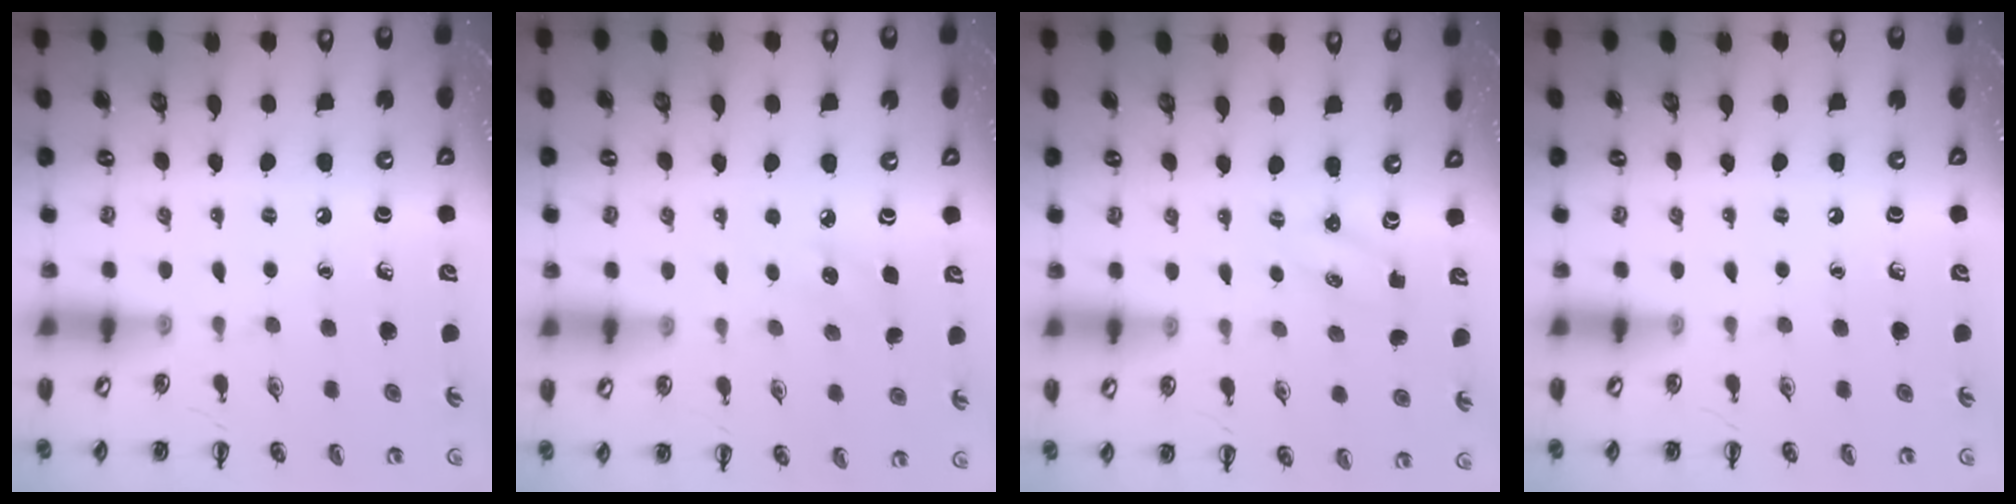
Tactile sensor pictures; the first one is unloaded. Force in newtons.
{"total": 6.1, "press": 5.9, "slide": 1.7}
{"total": 1.2, "press": 1.2, "slide": 0.4}
{"total": 0.0}